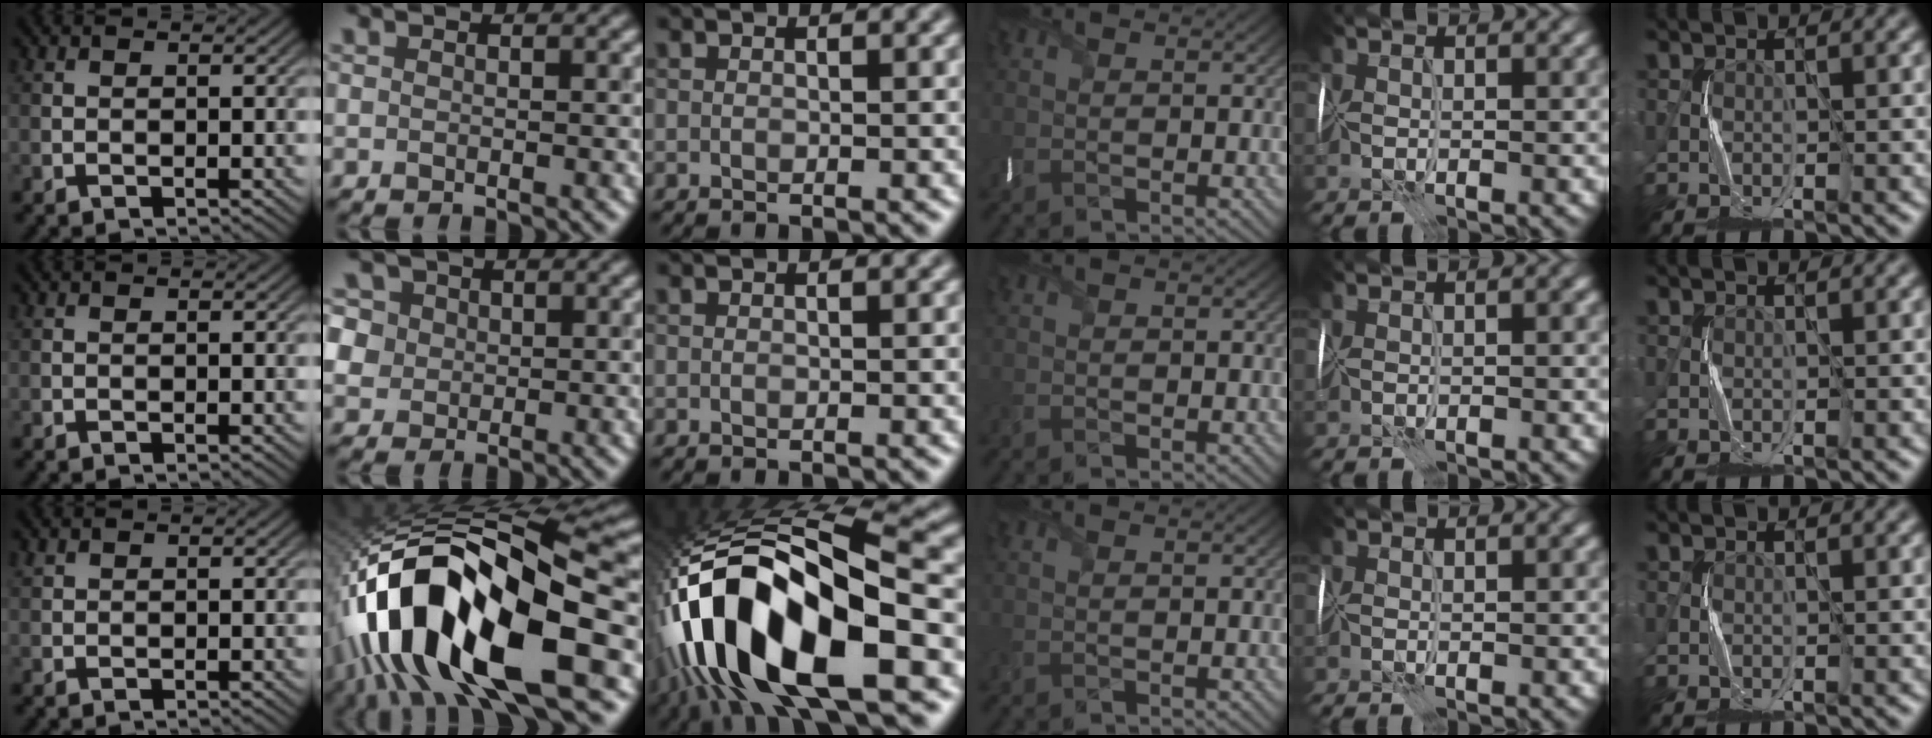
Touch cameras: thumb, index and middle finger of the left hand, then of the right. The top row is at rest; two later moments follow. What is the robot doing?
{"motion": "wrap", "object": "cellophane"}